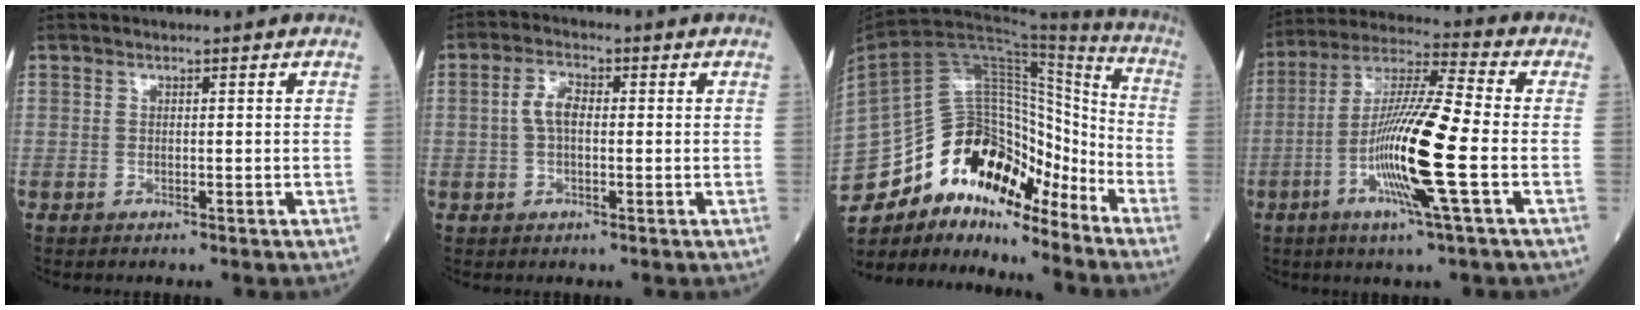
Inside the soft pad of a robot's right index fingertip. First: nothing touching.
{"total": 3.8, "force": [0.1, 1.8, 3.3], "torque": [-0.072, 0.012, 0.001]}
{"total": 21.5, "force": [-15.7, 8.7, 11.8], "torque": [-0.235, 0.045, -0.273]}
{"total": 14.7, "force": [-3.7, -0.3, 14.2], "torque": [-0.278, -0.007, -0.080]}